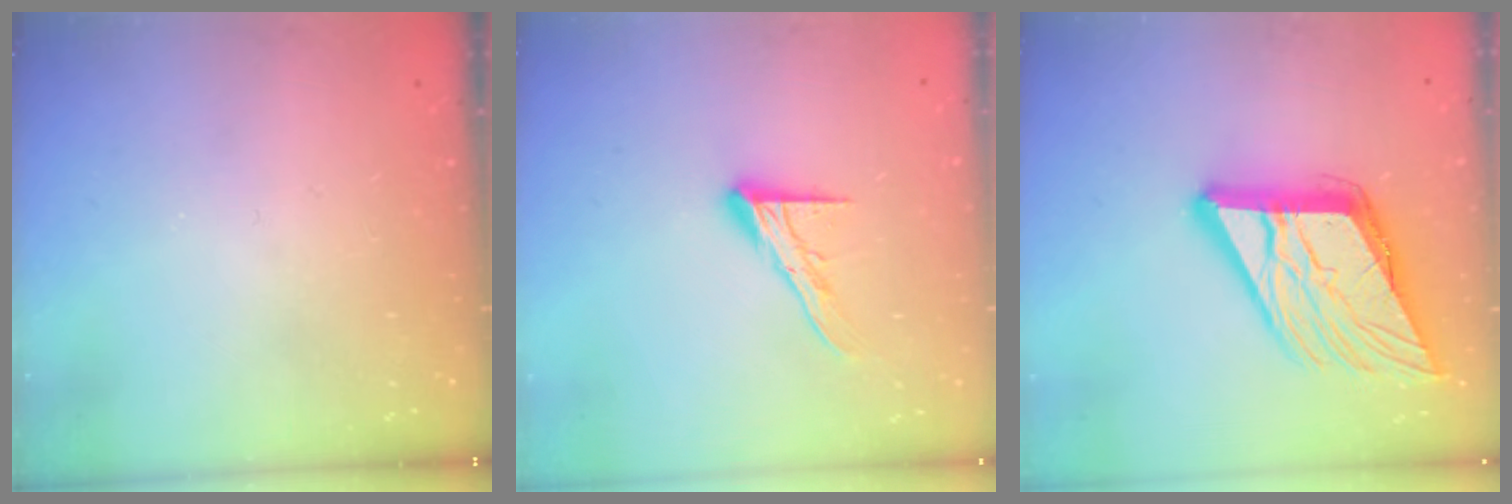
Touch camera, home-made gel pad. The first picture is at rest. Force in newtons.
{"total": 12.0, "press": 12.0, "slide": 1.0}
{"total": 20.5, "press": 20.2, "slide": 3.3}